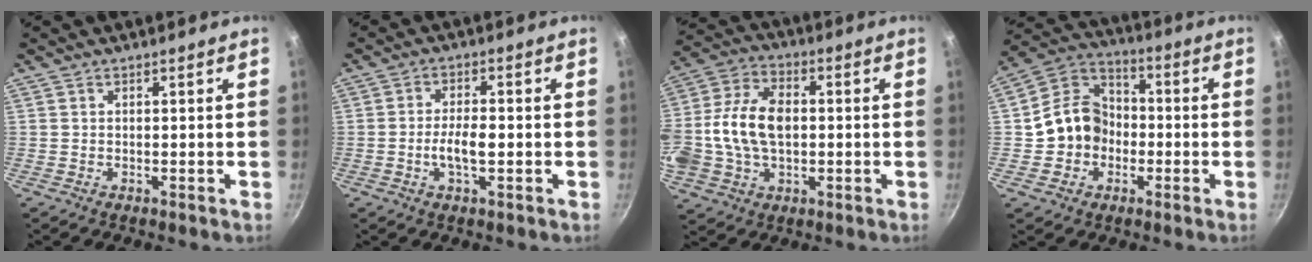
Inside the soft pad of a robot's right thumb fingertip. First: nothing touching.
{"total": 5.3, "force": [-1.1, 2.1, 4.7], "torque": [-0.085, 0.013, -0.021]}
{"total": 17.2, "force": [-0.2, 11.7, 12.6], "torque": [-0.240, 0.027, -0.011]}
{"total": 11.9, "force": [-1.8, 10.3, 5.8], "torque": [-0.072, 0.037, -0.045]}